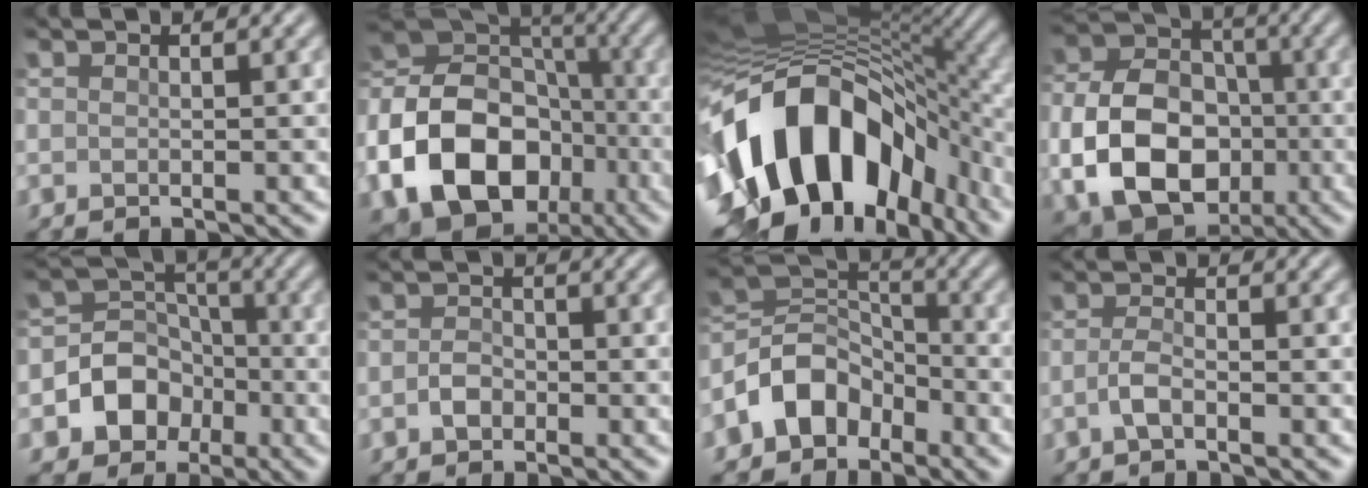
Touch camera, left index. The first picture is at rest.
{"total": 14.8, "force": [-5.3, 11.2, 8.0], "torque": [-0.177, -0.015, -0.104]}
{"total": 18.2, "force": [-4.3, 11.5, 13.5], "torque": [-0.237, -0.020, -0.064]}
{"total": 11.7, "force": [-2.8, 8.7, 7.3], "torque": [-0.145, -0.023, -0.052]}
{"total": 6.6, "force": [-2.6, 5.7, 2.1], "torque": [-0.012, 0.006, -0.075]}
{"total": 1.6, "force": [-0.7, 1.2, 0.8], "torque": [-0.017, 0.002, -0.016]}
{"total": 5.7, "force": [-3.3, 4.0, 2.4], "torque": [-0.031, 0.007, -0.075]}
{"total": 1.8, "force": [-0.8, 0.7, 1.5], "torque": [-0.033, 0.002, -0.020]}